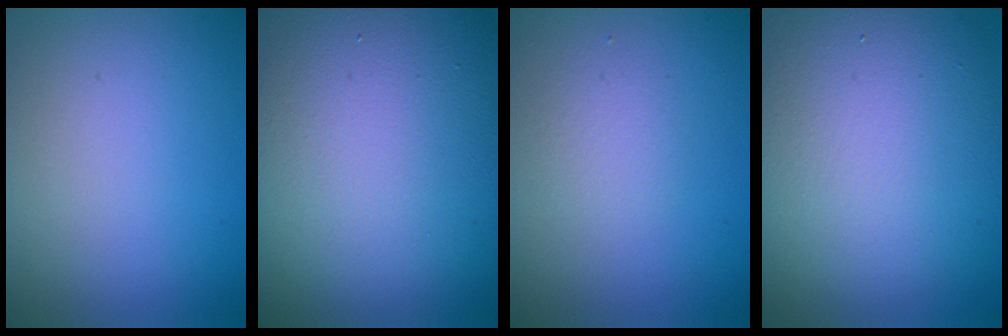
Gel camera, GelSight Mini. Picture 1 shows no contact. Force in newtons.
{"total": 22.1, "press": 22.0, "slide": 1.5}
{"total": 1.3, "press": 1.3, "slide": 0.2}
{"total": 12.7, "press": 12.7, "slide": 0.6}